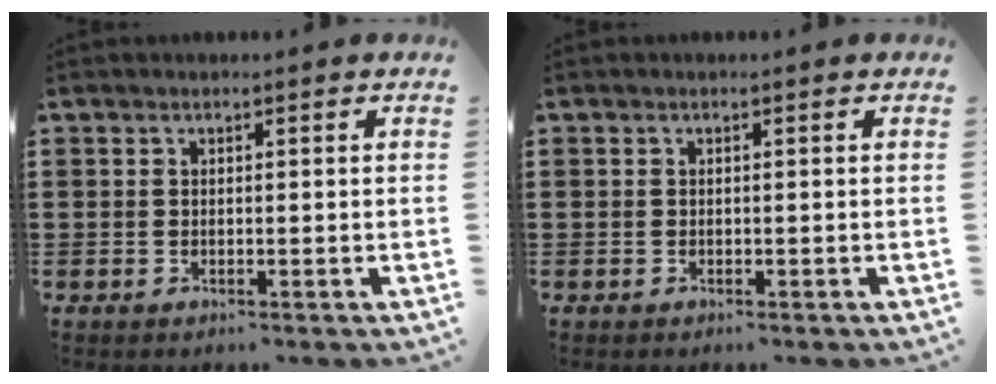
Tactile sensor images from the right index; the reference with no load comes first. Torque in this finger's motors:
{"motor_torque": [-0.20, 0.02, 0.02, -0.01]}